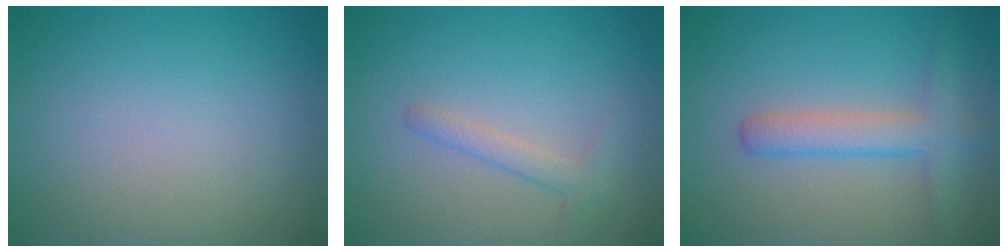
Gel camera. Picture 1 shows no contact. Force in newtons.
{"total": 1.6, "press": 1.6, "slide": 0.1}
{"total": 3.4, "press": 3.4, "slide": 0.1}